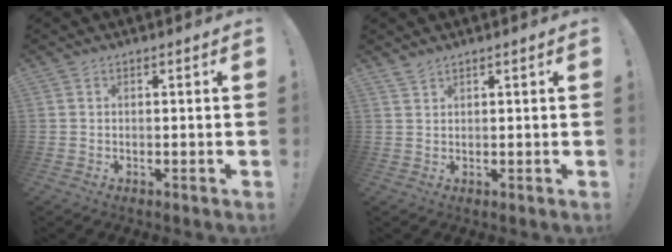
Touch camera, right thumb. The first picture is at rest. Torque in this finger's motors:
{"motor_torque": [0.13, 0.14, 0.56, 0.22, 0.12]}